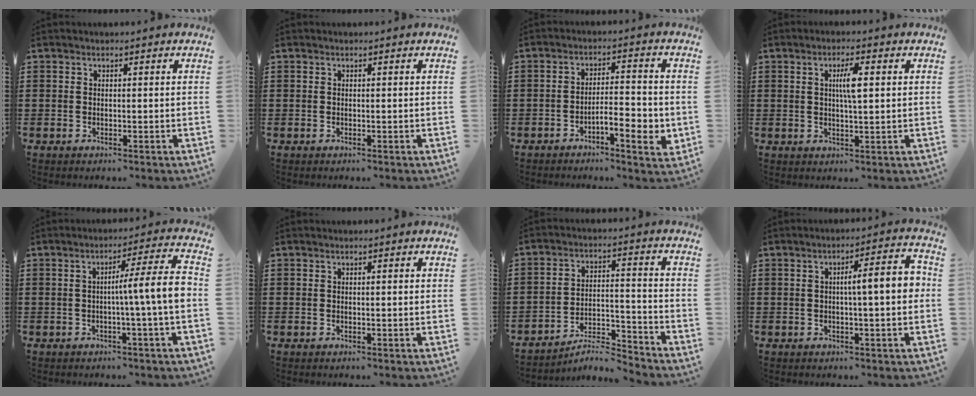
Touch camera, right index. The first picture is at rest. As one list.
[{"total": 0.0}, {"total": 5.8, "force": [-2.4, 1.6, 5.0], "torque": [-0.075, -0.001, -0.042]}, {"total": 4.4, "force": [0.8, 0.9, 4.2], "torque": [-0.083, 0.007, 0.010]}, {"total": 8.3, "force": [-0.5, -0.1, 8.3], "torque": [-0.140, -0.008, -0.013]}, {"total": 0.5, "force": [0.1, 0.0, 0.5], "torque": [-0.009, 0.000, 0.001]}, {"total": 6.3, "force": [-5.9, 0.8, 2.1], "torque": [-0.038, 0.007, -0.115]}, {"total": 6.6, "force": [0.3, 0.9, 6.5], "torque": [-0.102, -0.004, -0.004]}]